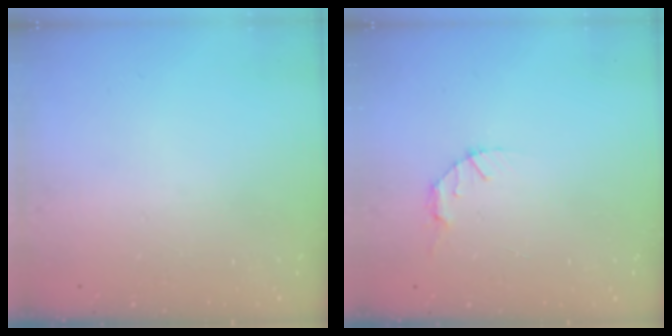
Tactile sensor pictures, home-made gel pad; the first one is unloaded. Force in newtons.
{"total": 2.8, "press": 2.8, "slide": 0.4}